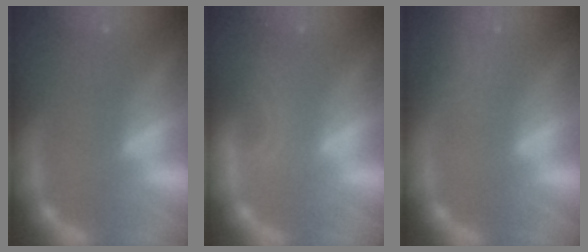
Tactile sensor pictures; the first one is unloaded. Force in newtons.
{"total": 2.9}
{"total": 3.5}